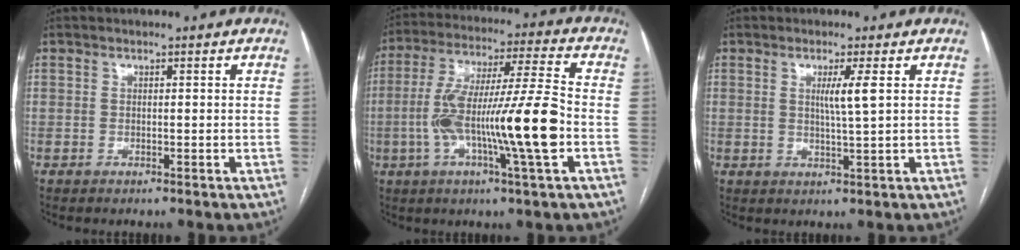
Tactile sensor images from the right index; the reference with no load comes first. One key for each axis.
{"total": 17.0, "fx": -3.7, "fy": 0.0, "fz": 16.6, "tx": -0.305, "ty": 0.001, "tz": -0.069}
{"total": 3.3, "fx": 0.9, "fy": -0.5, "fz": 3.2, "tx": -0.060, "ty": -0.006, "tz": 0.015}